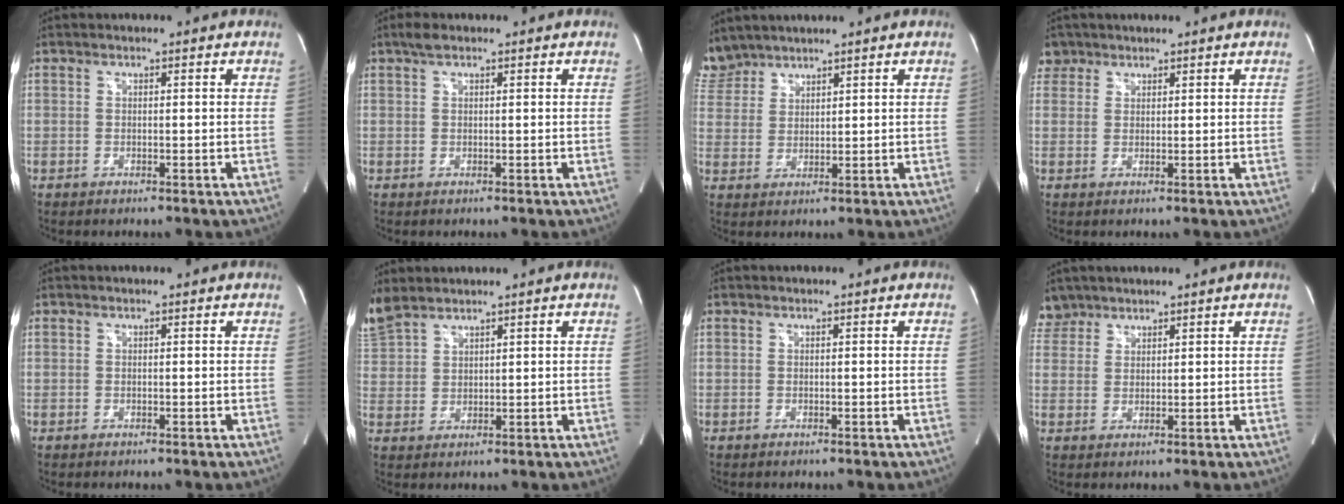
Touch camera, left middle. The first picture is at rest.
{"total": 1.7, "force": [1.1, 0.6, 1.1], "torque": [-0.025, 0.014, 0.022]}
{"total": 5.8, "force": [5.4, 2.0, 0.1], "torque": [-0.009, 0.013, 0.119]}
{"total": 3.4, "force": [2.3, 2.5, -0.1], "torque": [0.007, 0.011, 0.043]}
{"total": 0.0}
{"total": 6.4, "force": [5.8, 1.7, 2.0], "torque": [-0.066, 0.016, 0.134]}
{"total": 0.0}
{"total": 3.5, "force": [3.1, 1.7, -0.3], "torque": [0.009, 0.011, 0.062]}